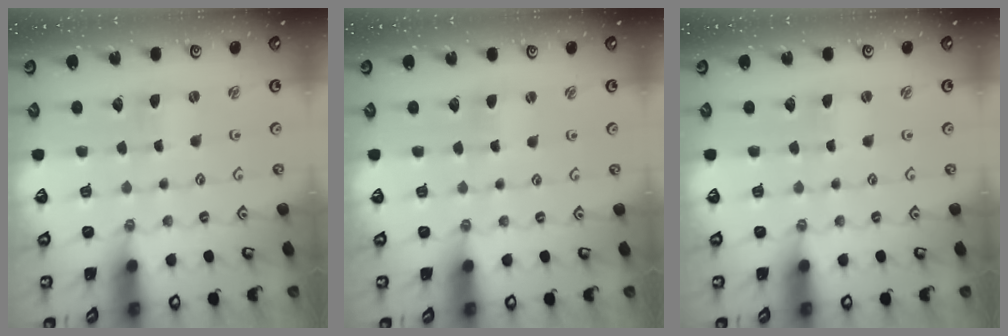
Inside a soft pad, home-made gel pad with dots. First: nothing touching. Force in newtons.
{"total": 1.5, "press": 1.4, "slide": 0.3}
{"total": 0.7, "press": 0.7, "slide": 0.2}